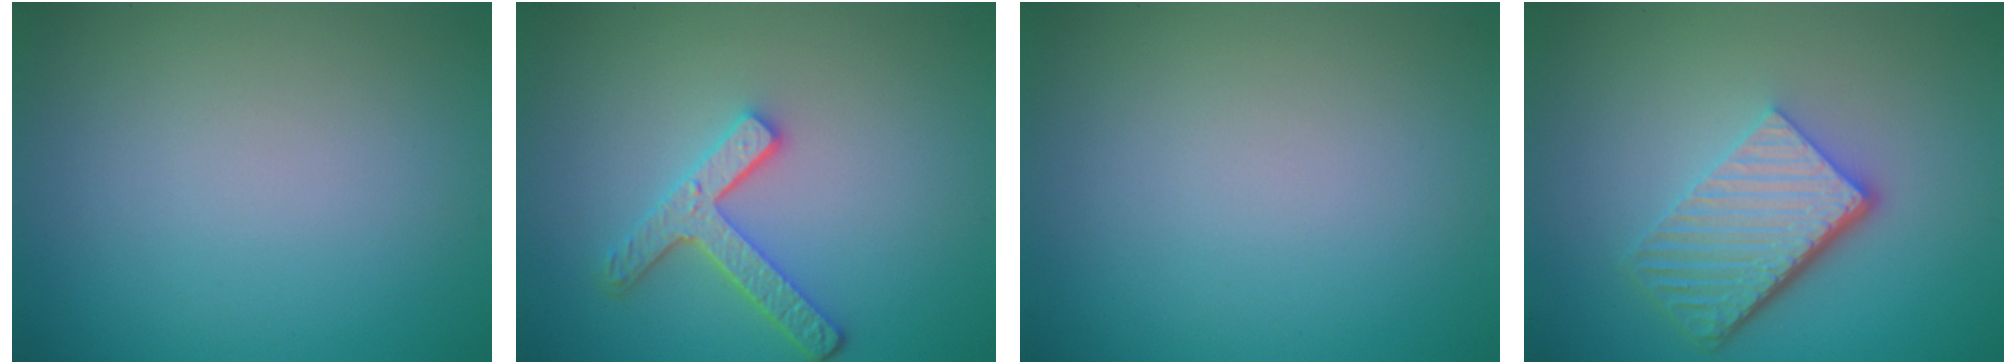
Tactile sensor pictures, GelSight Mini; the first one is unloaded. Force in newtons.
{"total": 3.7, "press": 3.0, "slide": 2.2}
{"total": 0.0}
{"total": 5.8, "press": 4.0, "slide": 4.2}